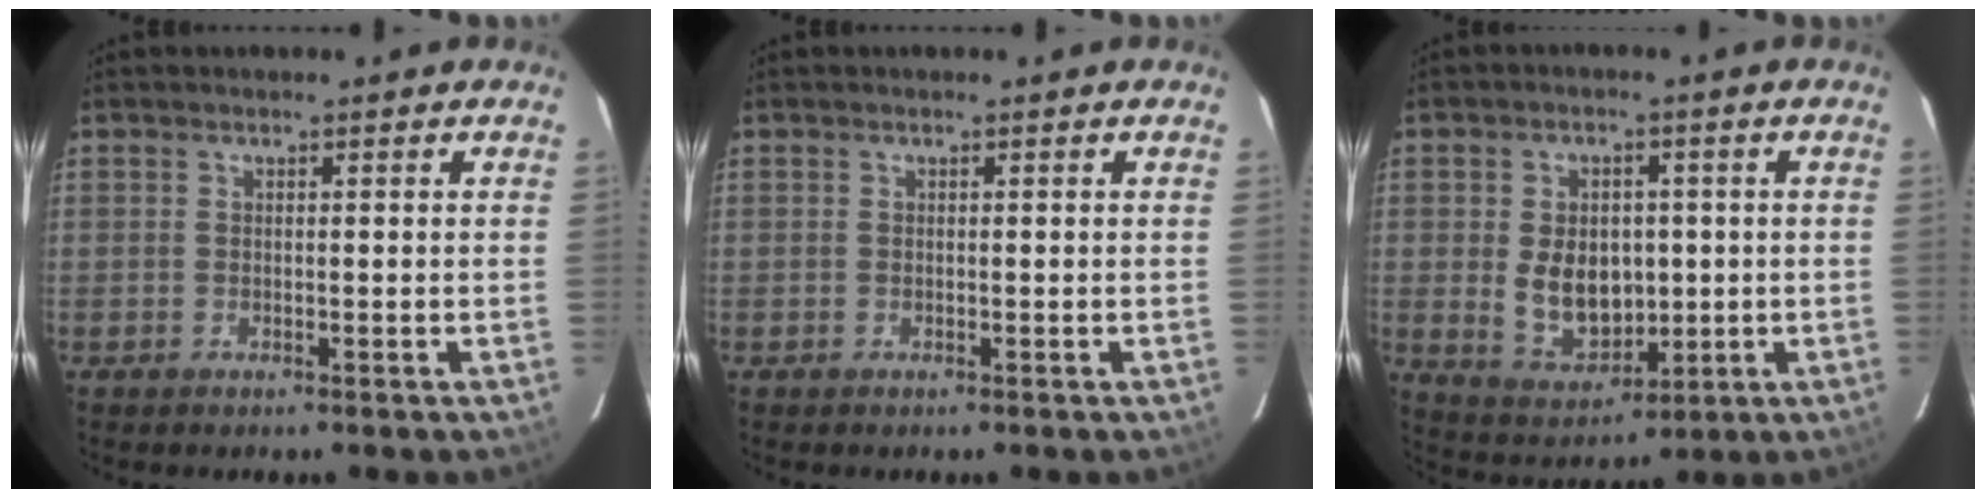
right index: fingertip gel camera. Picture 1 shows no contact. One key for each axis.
{"total": 0.0}
{"total": 10.1, "fx": -0.1, "fy": 7.2, "fz": 7.1, "tx": -0.144, "ty": -0.002, "tz": 0.019}